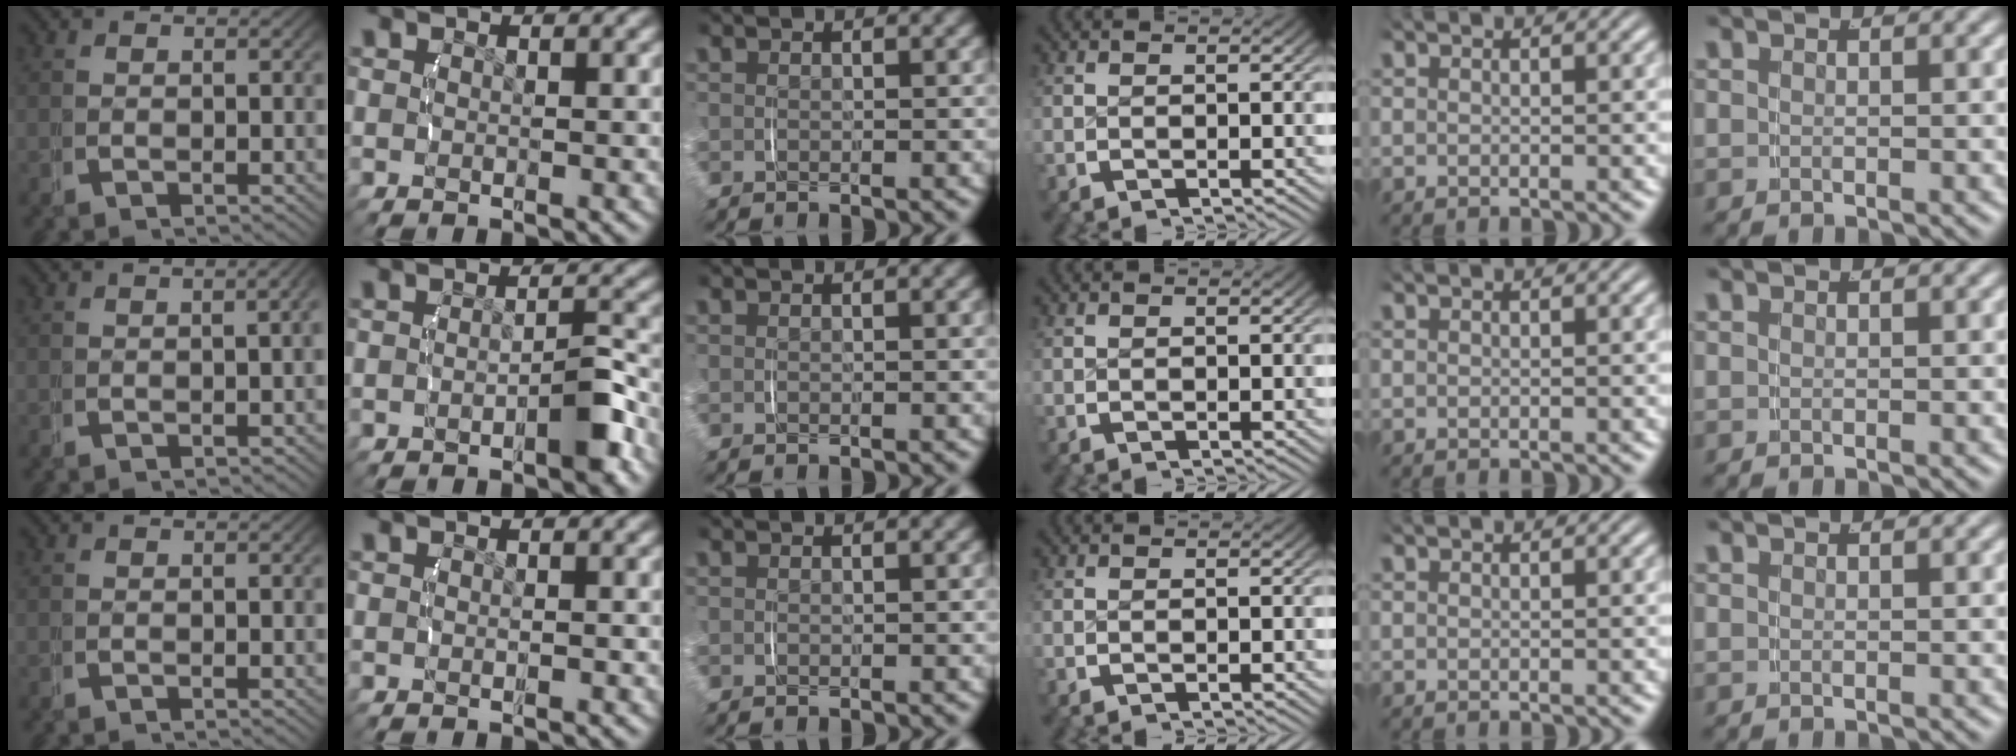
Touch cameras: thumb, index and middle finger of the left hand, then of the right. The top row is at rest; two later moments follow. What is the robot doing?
{"motion": "lift_and_place", "object": "jewelry box"}